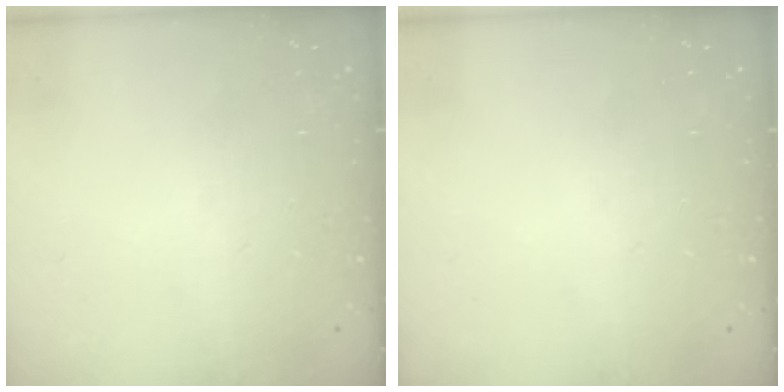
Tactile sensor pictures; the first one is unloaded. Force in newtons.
{"total": 0.0}